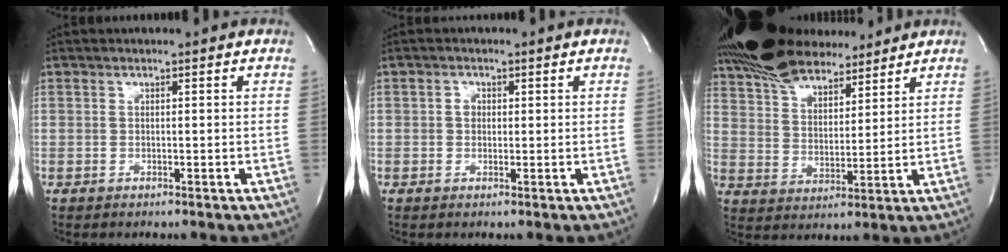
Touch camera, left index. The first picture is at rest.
{"total": 1.5, "force": [0.0, 1.3, 0.7], "torque": [-0.012, -0.002, -0.002]}
{"total": 16.1, "force": [13.6, 5.5, 6.5], "torque": [-0.125, 0.027, 0.246]}